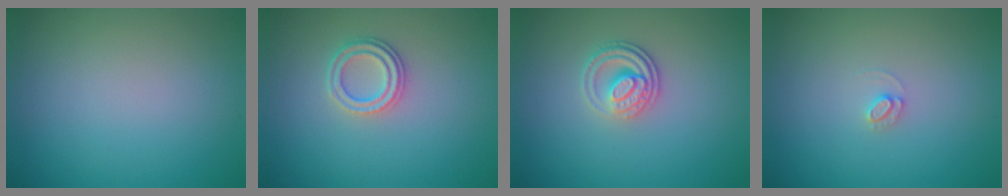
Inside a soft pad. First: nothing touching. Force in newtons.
{"total": 2.4, "press": 2.0, "slide": 1.2}
{"total": 3.0, "press": 2.4, "slide": 1.8}
{"total": 0.9, "press": 0.9, "slide": 0.1}